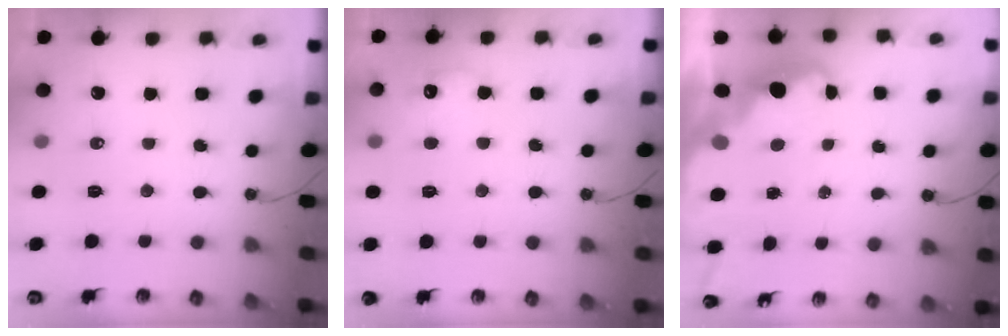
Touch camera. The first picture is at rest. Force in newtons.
{"total": 7.6, "press": 7.6, "slide": 0.4}
{"total": 4.1, "press": 4.1, "slide": 0.6}